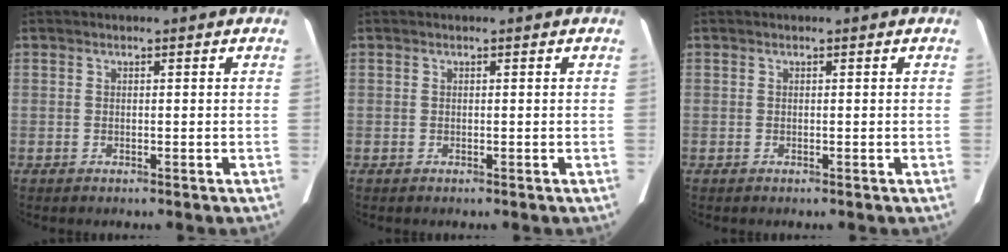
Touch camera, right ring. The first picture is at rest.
{"total": 0.0}
{"total": 0.0}